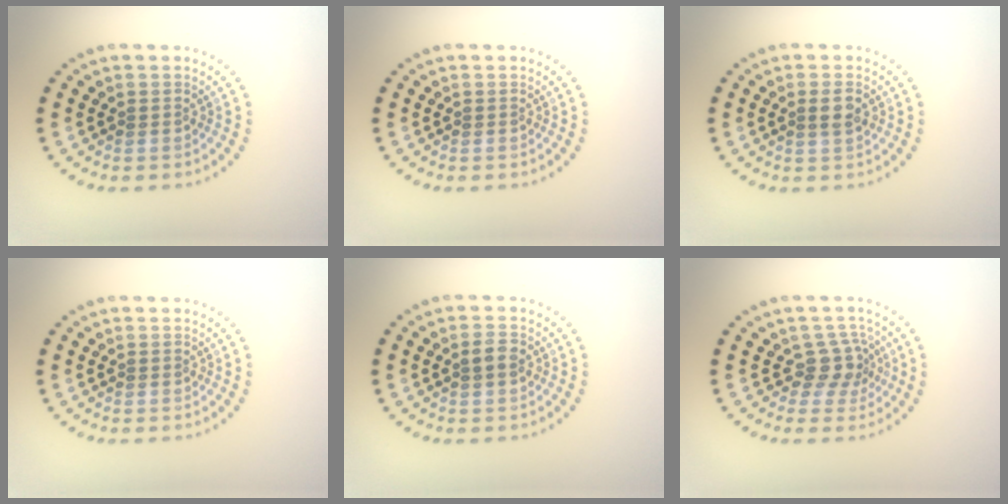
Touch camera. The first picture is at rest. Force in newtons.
{"total": 0.0}
{"total": 1.7, "press": 1.6, "slide": 0.5}
{"total": 0.0}
{"total": 1.6, "press": 1.6, "slide": 0.2}
{"total": 2.7, "press": 2.0, "slide": 1.8}